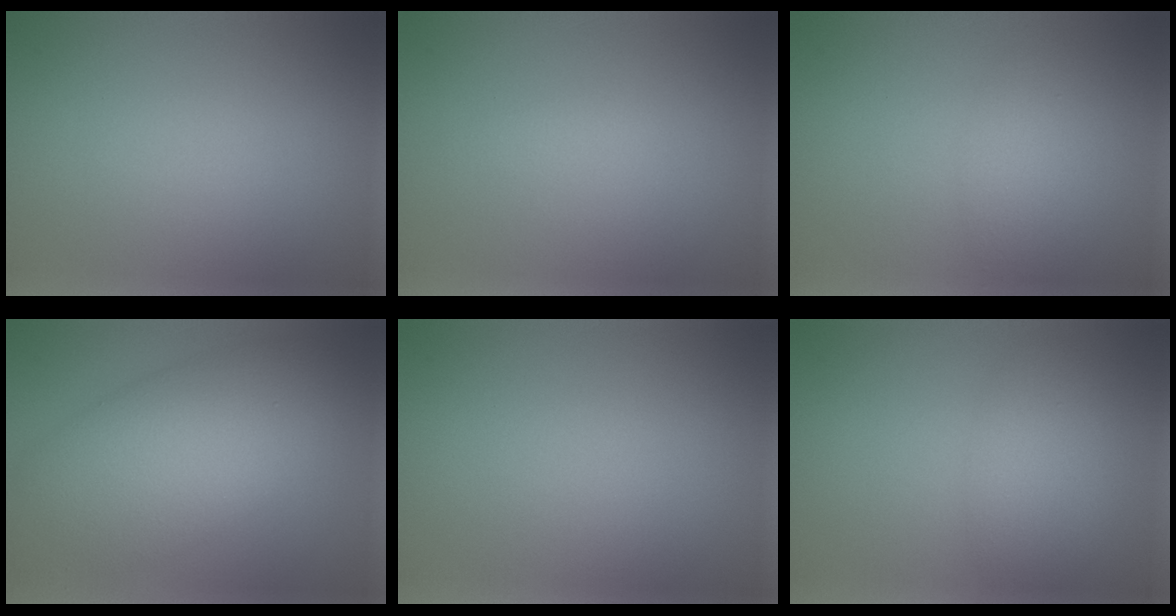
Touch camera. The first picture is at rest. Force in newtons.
{"total": 0.6, "press": 0.6, "slide": 0.0}
{"total": 2.0, "press": 2.0, "slide": 0.1}
{"total": 10.7, "press": 10.7, "slide": 0.2}
{"total": 0.0}
{"total": 3.5, "press": 3.5, "slide": 0.1}